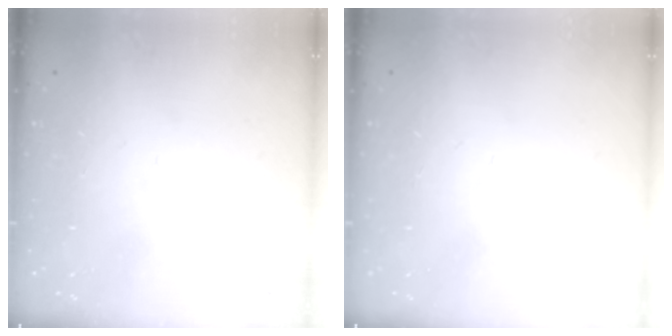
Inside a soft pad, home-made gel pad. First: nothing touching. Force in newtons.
{"total": 0.0}